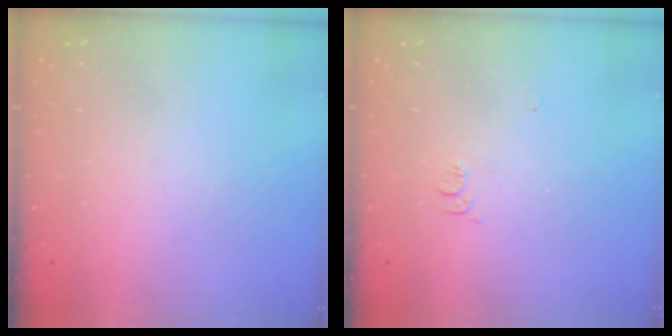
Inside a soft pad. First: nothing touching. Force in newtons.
{"total": 5.2, "press": 5.1, "slide": 0.6}